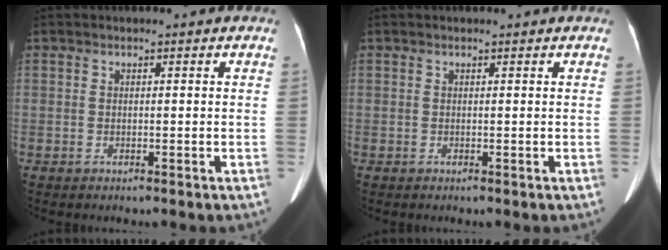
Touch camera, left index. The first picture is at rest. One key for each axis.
{"total": 0.7, "fx": 0.6, "fy": 0.0, "fz": 0.2, "tx": -0.007, "ty": 0.008, "tz": 0.012}